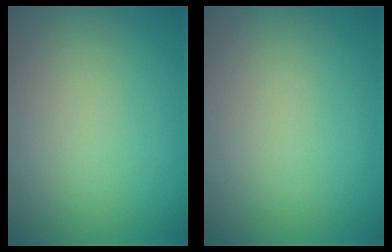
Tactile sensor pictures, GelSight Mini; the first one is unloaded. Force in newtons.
{"total": 0.0}